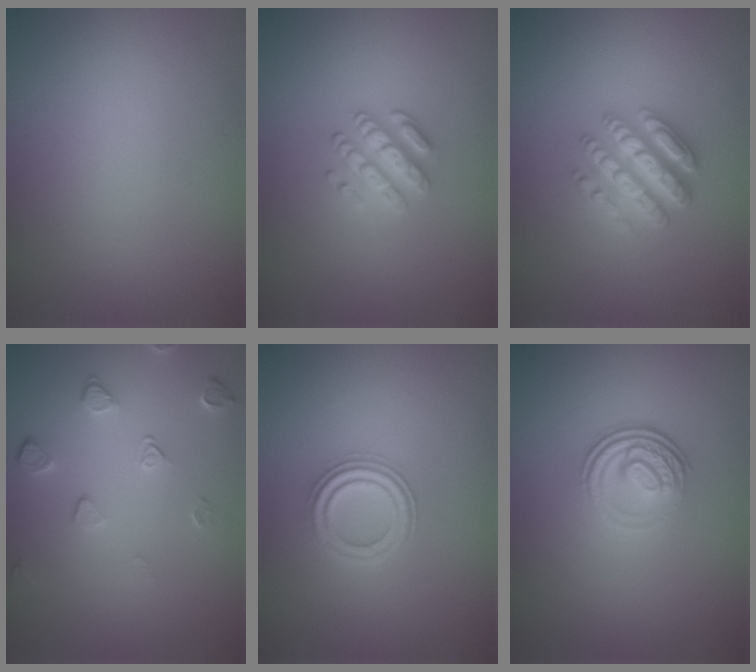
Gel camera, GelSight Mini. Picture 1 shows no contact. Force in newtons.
{"total": 2.8, "press": 2.6, "slide": 0.9}
{"total": 4.6, "press": 4.6, "slide": 0.8}
{"total": 2.0, "press": 1.3, "slide": 1.5}
{"total": 2.9, "press": 2.7, "slide": 1.2}
{"total": 3.6, "press": 2.5, "slide": 2.7}